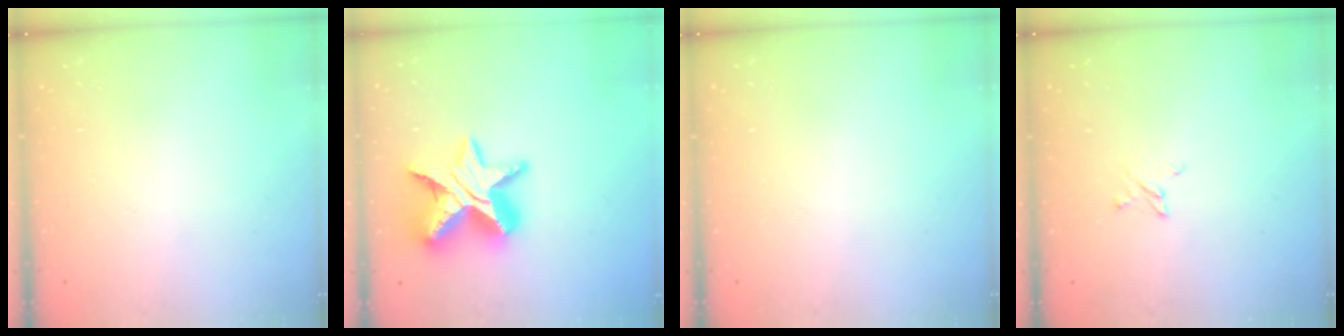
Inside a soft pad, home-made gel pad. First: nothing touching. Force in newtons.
{"total": 16.1, "press": 16.1, "slide": 0.9}
{"total": 0.0}
{"total": 2.7, "press": 2.7, "slide": 0.4}